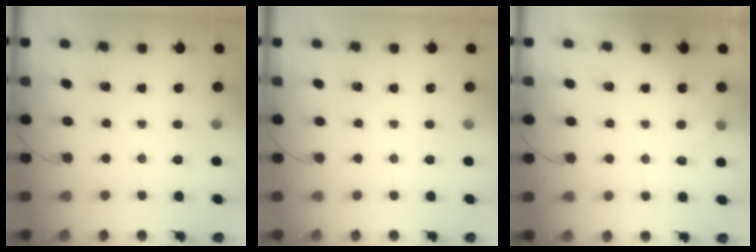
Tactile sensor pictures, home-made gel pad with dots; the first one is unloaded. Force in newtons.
{"total": 0.0}
{"total": 1.9, "press": 1.4, "slide": 1.2}